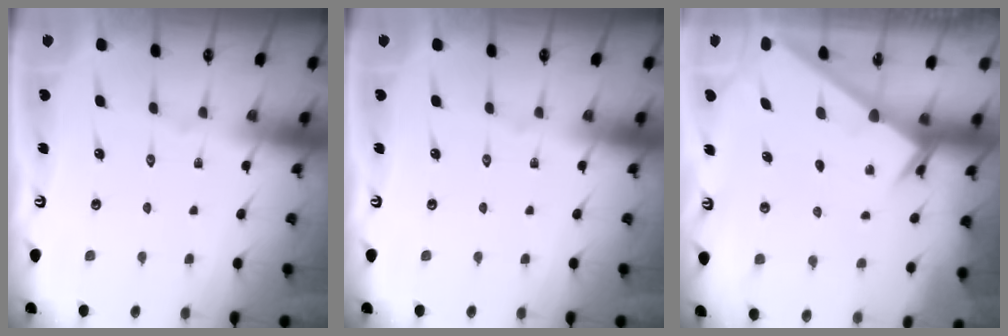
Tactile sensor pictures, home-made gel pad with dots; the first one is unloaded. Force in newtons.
{"total": 0.0}
{"total": 2.5, "press": 2.5, "slide": 0.2}